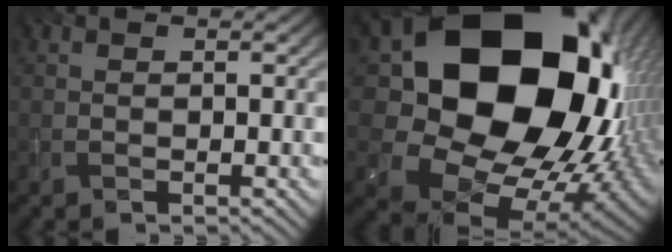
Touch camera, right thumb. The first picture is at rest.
{"total": 22.8, "force": [5.3, 18.1, 12.7], "torque": [-0.305, -0.030, 0.137]}